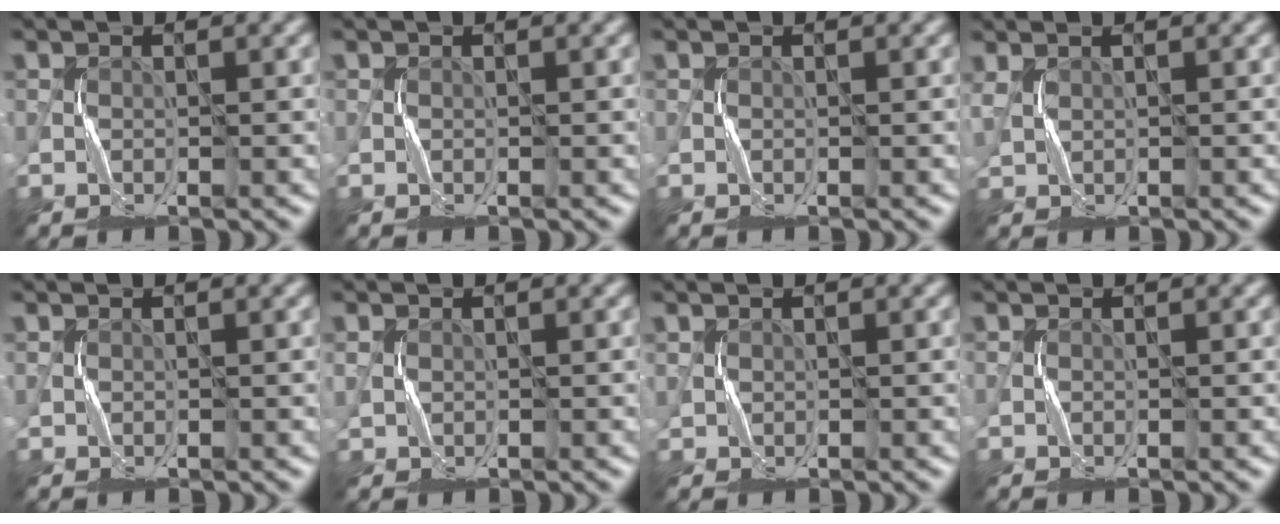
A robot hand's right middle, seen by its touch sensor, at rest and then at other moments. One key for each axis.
{"total": 0.0}
{"total": 0.0}
{"total": 1.3, "fx": 1.1, "fy": 0.4, "fz": 0.6, "tx": -0.019, "ty": 0.002, "tz": 0.024}
{"total": 0.5, "fx": 0.5, "fy": 0.2, "fz": 0.0, "tx": 0.001, "ty": -0.002, "tz": 0.009}
{"total": 0.9, "fx": 0.6, "fy": 0.6, "fz": 0.1, "tx": -0.007, "ty": -0.002, "tz": 0.013}
{"total": 0.8, "fx": 0.7, "fy": 0.4, "fz": -0.3, "tx": 0.003, "ty": -0.003, "tz": 0.016}
{"total": 0.0}